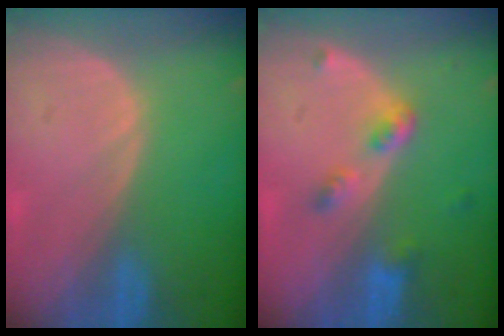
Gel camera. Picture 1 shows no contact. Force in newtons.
{"total": 4.2, "press": 3.8, "slide": 1.7}